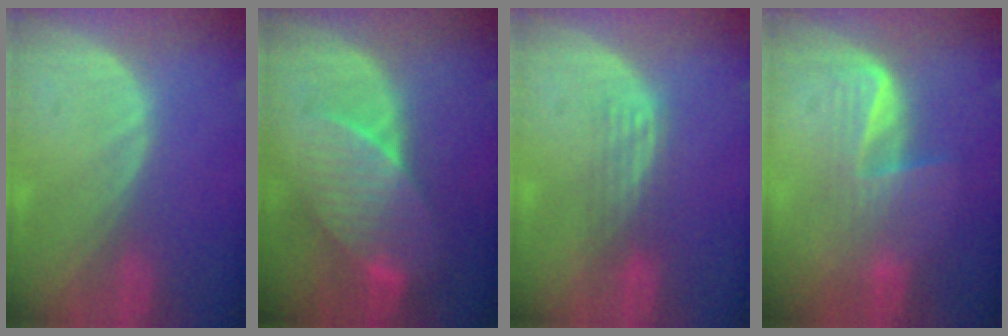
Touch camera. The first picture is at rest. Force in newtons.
{"total": 7.5, "press": 7.3, "slide": 1.4}
{"total": 2.9, "press": 2.7, "slide": 1.2}
{"total": 6.9, "press": 5.8, "slide": 3.8}